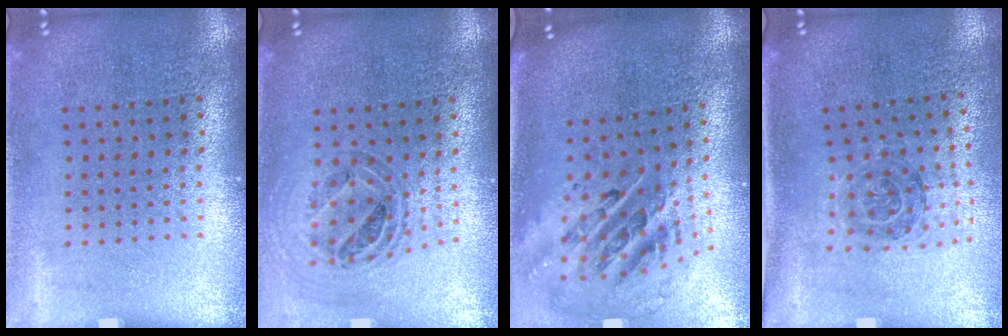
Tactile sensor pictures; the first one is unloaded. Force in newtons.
{"total": 0.9, "press": 0.9, "slide": 0.1}
{"total": 2.8, "press": 1.9, "slide": 2.1}
{"total": 1.1, "press": 1.0, "slide": 0.3}